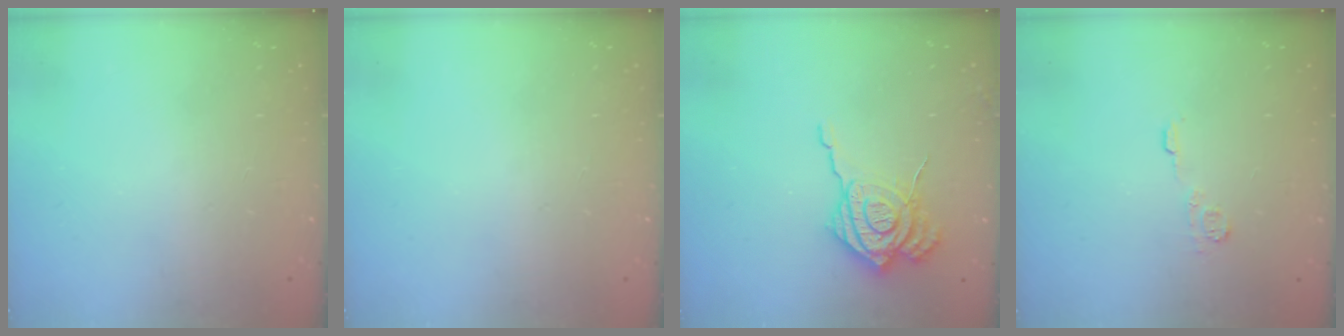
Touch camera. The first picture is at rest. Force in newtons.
{"total": 0.0}
{"total": 15.0, "press": 14.8, "slide": 1.8}
{"total": 5.6, "press": 5.6, "slide": 0.7}